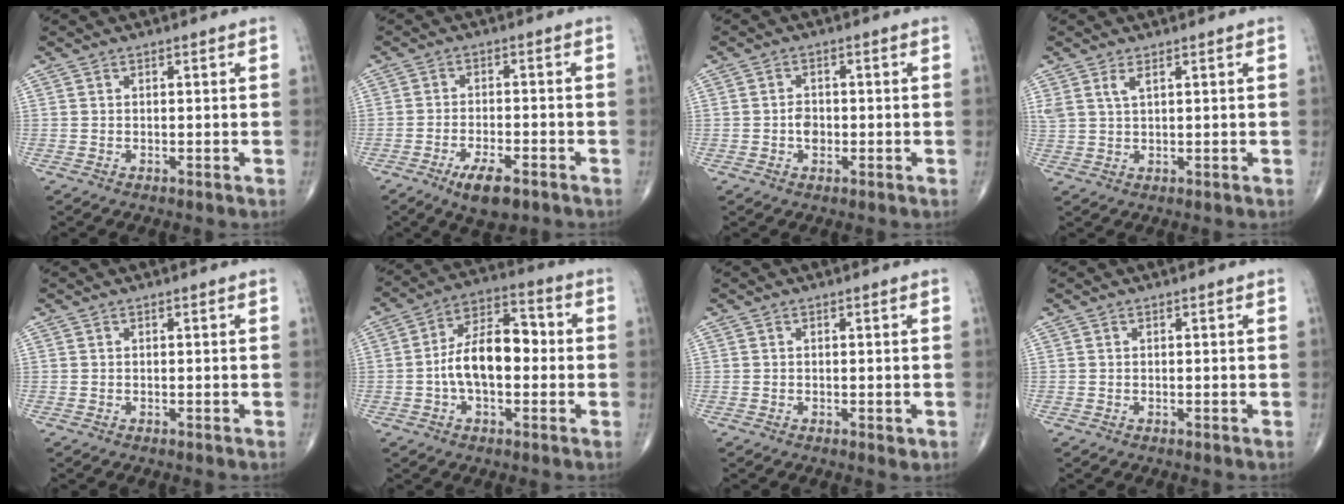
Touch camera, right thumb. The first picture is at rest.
{"total": 6.9, "force": [-4.1, 2.5, 5.0], "torque": [-0.087, 0.009, -0.065]}
{"total": 2.6, "force": [-0.5, 1.9, 1.7], "torque": [-0.018, 0.005, -0.011]}
{"total": 2.7, "force": [1.5, 0.9, 2.0], "torque": [-0.047, 0.001, 0.038]}
{"total": 0.0}
{"total": 12.6, "force": [-0.9, 6.9, 10.5], "torque": [-0.172, 0.037, -0.024]}
{"total": 1.1, "force": [-0.3, 0.5, 0.9], "torque": [-0.010, -0.003, -0.003]}
{"total": 0.0}